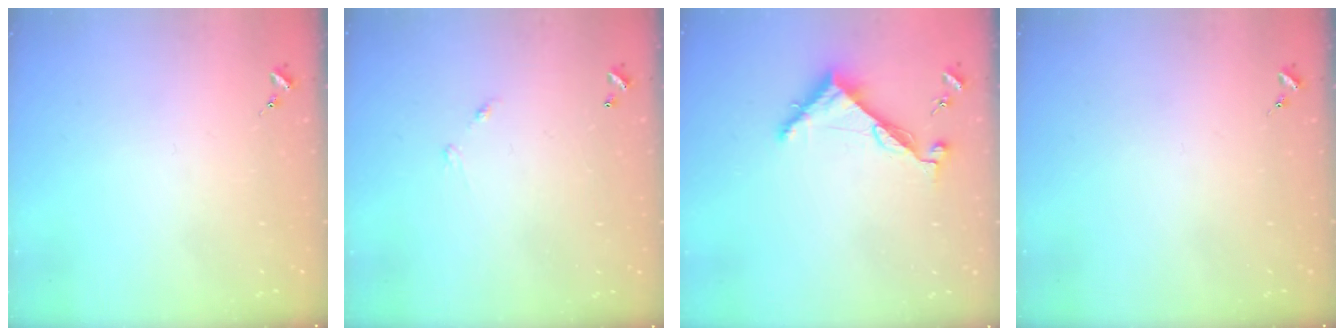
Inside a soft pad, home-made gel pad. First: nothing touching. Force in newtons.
{"total": 4.9, "press": 4.9, "slide": 0.3}
{"total": 6.8, "press": 6.8, "slide": 0.3}
{"total": 0.0}